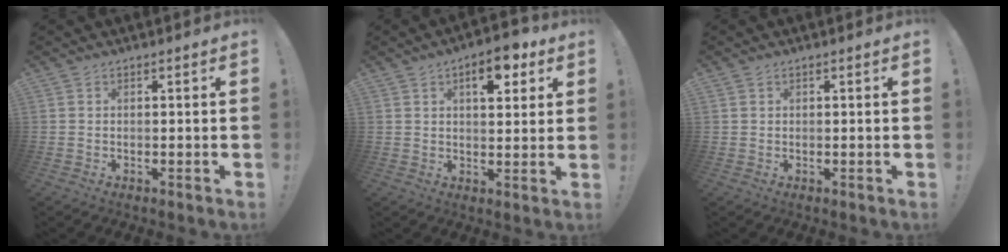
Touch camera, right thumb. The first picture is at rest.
{"total": 8.8, "force": [4.4, 4.2, 6.4], "torque": [-0.068, -0.016, 0.069]}
{"total": 0.7, "force": [0.5, 0.5, 0.3], "torque": [-0.012, 0.003, 0.010]}